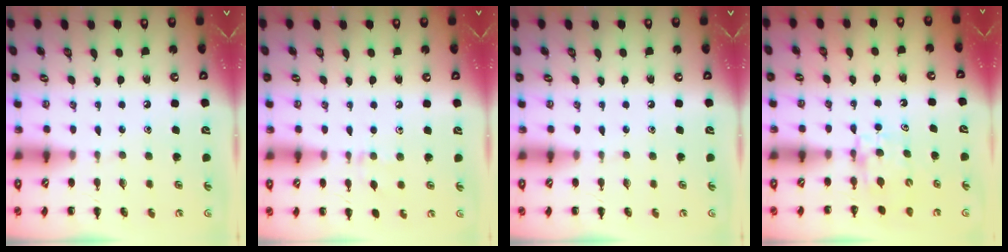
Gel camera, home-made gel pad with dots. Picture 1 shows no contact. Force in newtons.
{"total": 5.1, "press": 4.8, "slide": 1.6}
{"total": 0.0}
{"total": 4.5, "press": 4.5, "slide": 0.5}